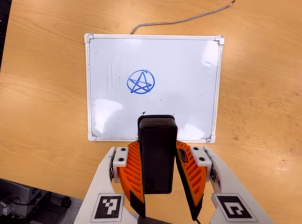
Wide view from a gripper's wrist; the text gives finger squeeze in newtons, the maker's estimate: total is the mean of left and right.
{"total": 5.9, "left": 5.0, "right": 6.9}